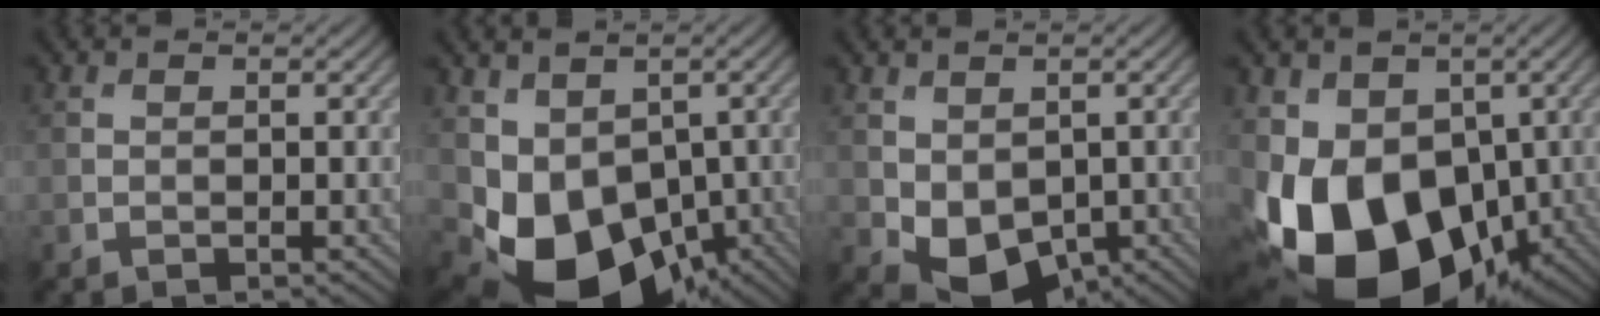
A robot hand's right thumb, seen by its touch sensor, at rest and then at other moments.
{"total": 11.5, "force": [-1.7, 8.8, 7.2], "torque": [-0.134, -0.045, -0.017]}
{"total": 6.1, "force": [-0.9, 4.5, 4.0], "torque": [-0.090, -0.026, -0.008]}
{"total": 17.6, "force": [-4.3, 12.3, 11.8], "torque": [-0.226, -0.025, -0.068]}